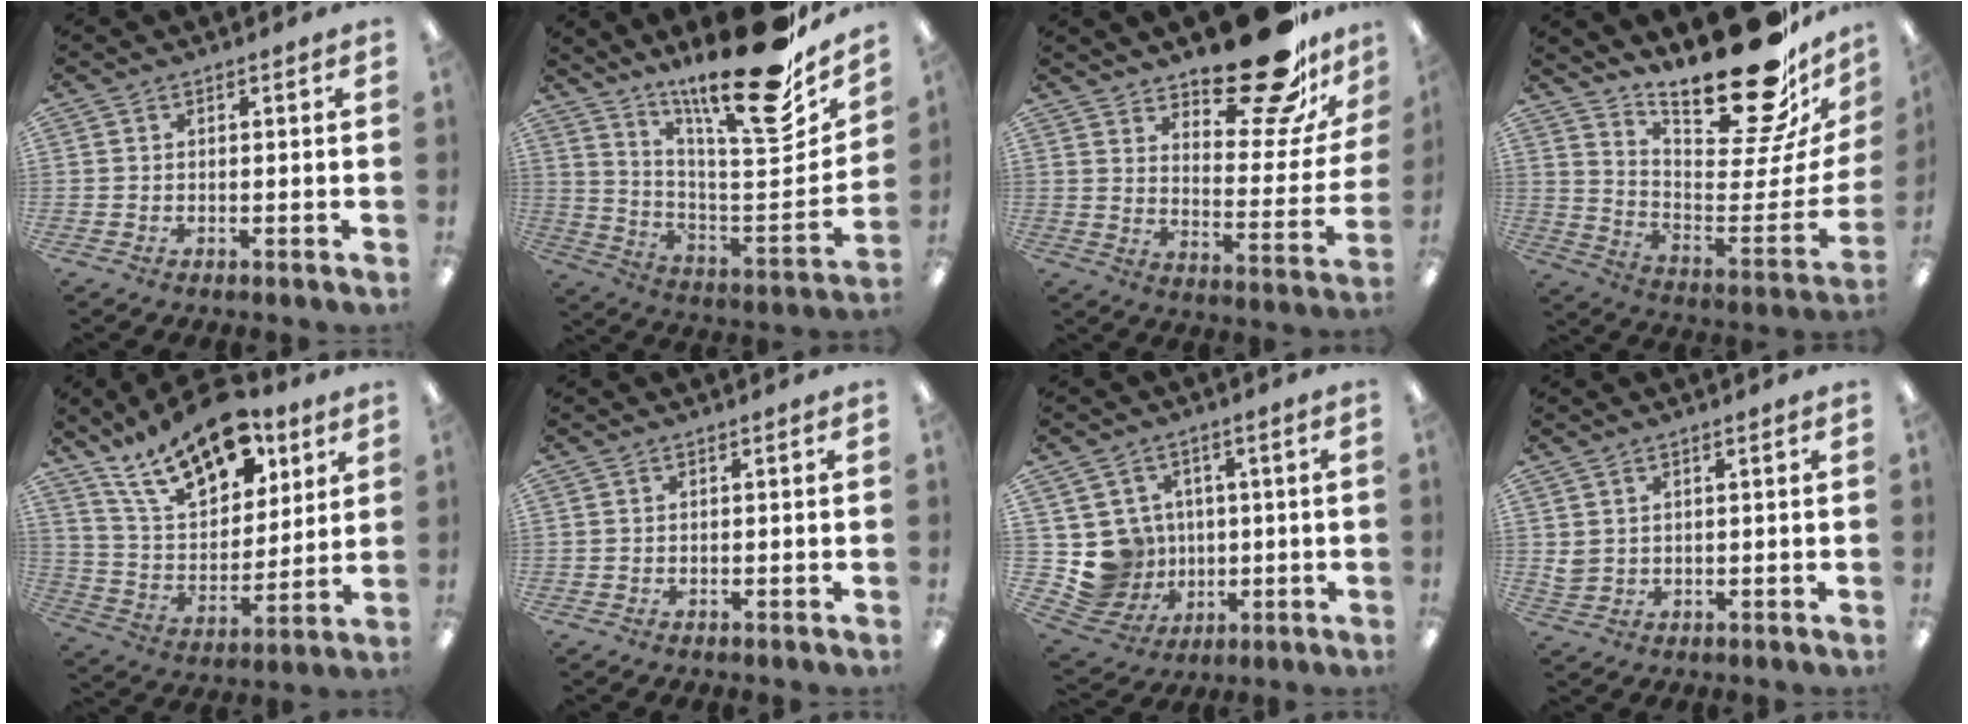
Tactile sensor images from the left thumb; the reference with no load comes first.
{"total": 24.5, "force": [19.4, 3.9, 14.6], "torque": [-0.205, -0.148, 0.305]}
{"total": 21.9, "force": [17.4, 7.5, 11.1], "torque": [-0.135, -0.127, 0.287]}
{"total": 26.7, "force": [21.0, 7.0, 14.9], "torque": [-0.206, -0.159, 0.344]}
{"total": 19.5, "force": [13.5, 9.2, 10.8], "torque": [-0.194, -0.067, 0.238]}
{"total": 0.0}
{"total": 9.5, "force": [0.3, 9.5, 1.2], "torque": [-0.060, -0.007, 0.021]}
{"total": 2.3, "force": [1.3, 1.7, 1.0], "torque": [-0.021, 0.002, 0.024]}